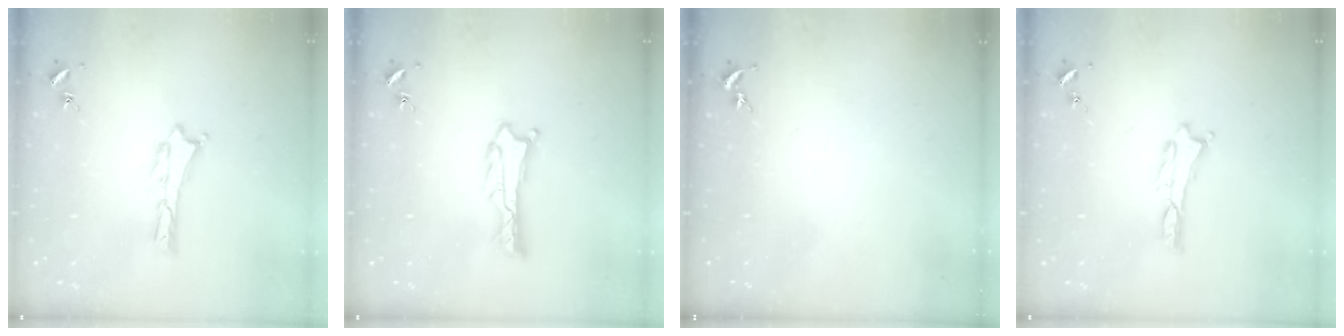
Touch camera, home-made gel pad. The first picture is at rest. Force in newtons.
{"total": 1.1, "press": 1.1, "slide": 0.0}
{"total": 0.0}
{"total": 0.0}